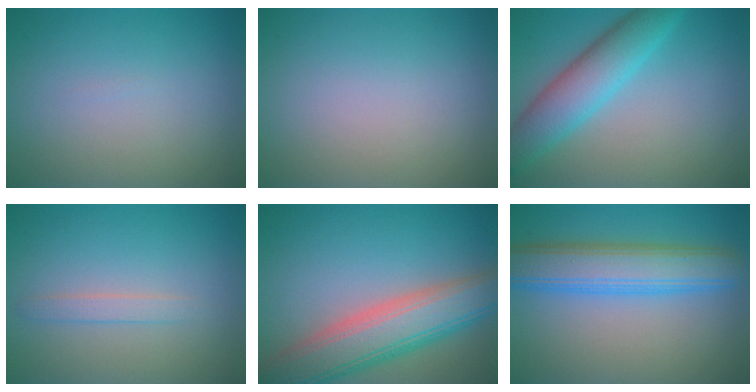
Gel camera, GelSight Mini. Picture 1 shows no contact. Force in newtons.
{"total": 0.0}
{"total": 5.8, "press": 5.8, "slide": 0.3}
{"total": 1.2, "press": 1.2, "slide": 0.1}
{"total": 8.5, "press": 8.5, "slide": 0.5}
{"total": 6.6, "press": 6.6, "slide": 0.2}